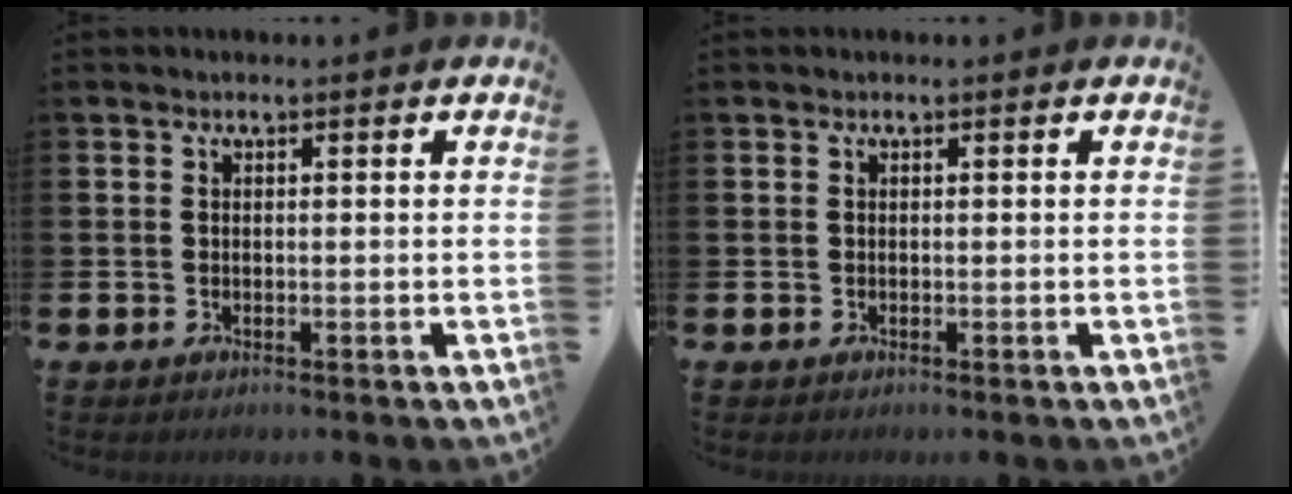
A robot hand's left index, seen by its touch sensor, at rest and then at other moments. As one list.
[{"total": 0.0}]